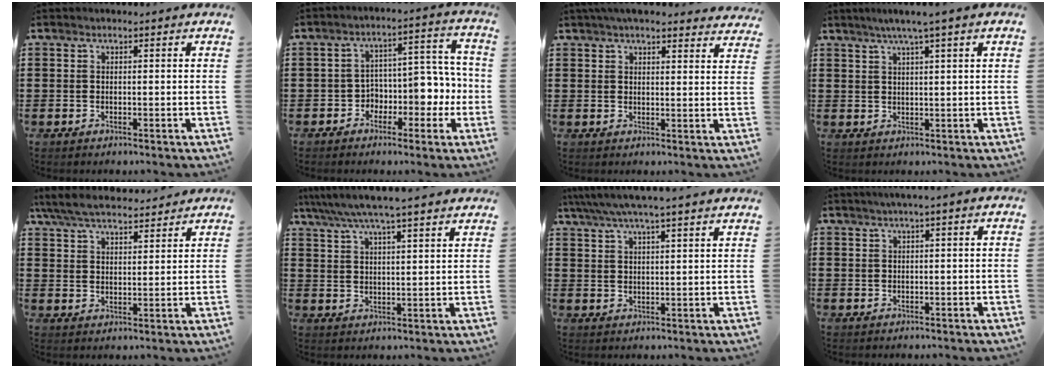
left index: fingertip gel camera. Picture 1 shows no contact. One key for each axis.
{"total": 5.8, "fx": -2.1, "fy": 4.6, "fz": 2.9, "tx": -0.057, "ty": 0.005, "tz": -0.044}
{"total": 4.4, "fx": 4.1, "fy": 0.7, "fz": 1.7, "tx": -0.044, "ty": -0.006, "tz": 0.076}
{"total": 3.2, "fx": 1.9, "fy": -0.5, "fz": 2.5, "tx": -0.053, "ty": 0.000, "tz": 0.031}
{"total": 6.4, "fx": 5.7, "fy": 1.4, "fz": 2.5, "tx": -0.067, "ty": -0.014, "tz": 0.105}
{"total": 5.7, "fx": 4.9, "fy": -0.3, "fz": 2.8, "tx": -0.071, "ty": -0.020, "tz": 0.085}
{"total": 4.6, "fx": 3.8, "fy": -0.2, "fz": 2.5, "tx": -0.061, "ty": -0.012, "tz": 0.065}
{"total": 1.1, "fx": 0.2, "fy": -0.1, "fz": 1.1, "tx": -0.017, "ty": -0.003, "tz": 0.004}